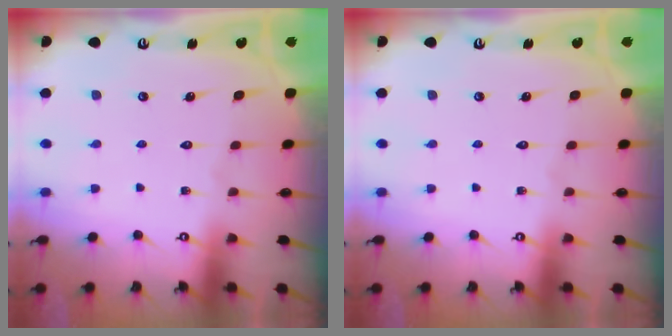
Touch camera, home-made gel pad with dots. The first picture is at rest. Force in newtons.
{"total": 0.0}